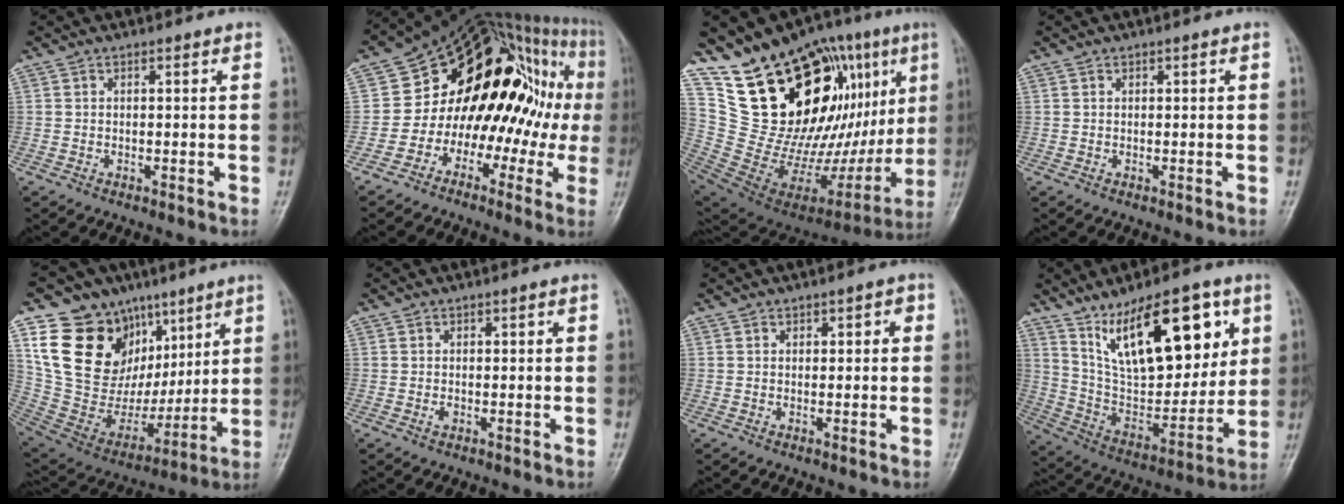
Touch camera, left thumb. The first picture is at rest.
{"total": 24.3, "force": [-0.3, 15.6, 18.6], "torque": [-0.199, 0.083, -0.007]}
{"total": 35.3, "force": [13.1, 16.3, 28.5], "torque": [-0.397, -0.008, 0.244]}
{"total": 0.0}
{"total": 24.3, "force": [10.2, 17.7, 13.2], "torque": [-0.193, -0.010, 0.205]}
{"total": 1.0, "force": [-0.1, 0.8, 0.6], "torque": [-0.009, 0.002, -0.001]}
{"total": 2.0, "force": [0.7, 1.2, 1.4], "torque": [-0.007, 0.001, 0.007]}
{"total": 23.1, "force": [10.9, 10.2, 17.6], "torque": [-0.235, -0.039, 0.202]}